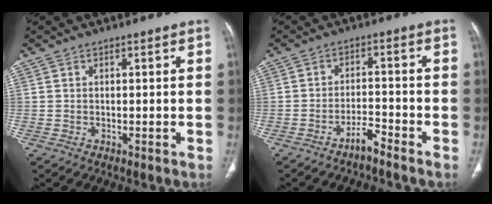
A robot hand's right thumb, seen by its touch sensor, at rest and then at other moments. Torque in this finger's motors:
{"motor_torque": [1.09, 0.05, 0.45, -1.13, 0.13]}